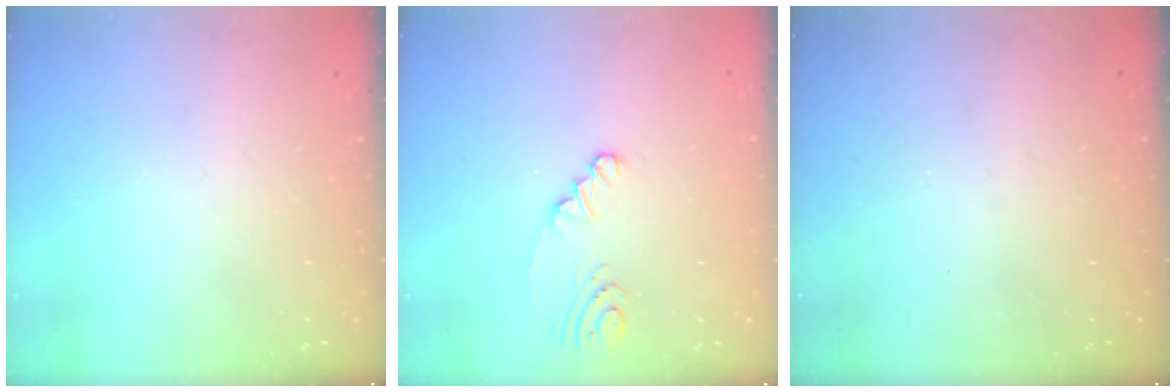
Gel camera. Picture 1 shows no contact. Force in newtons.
{"total": 1.2, "press": 1.2, "slide": 0.1}
{"total": 0.0}